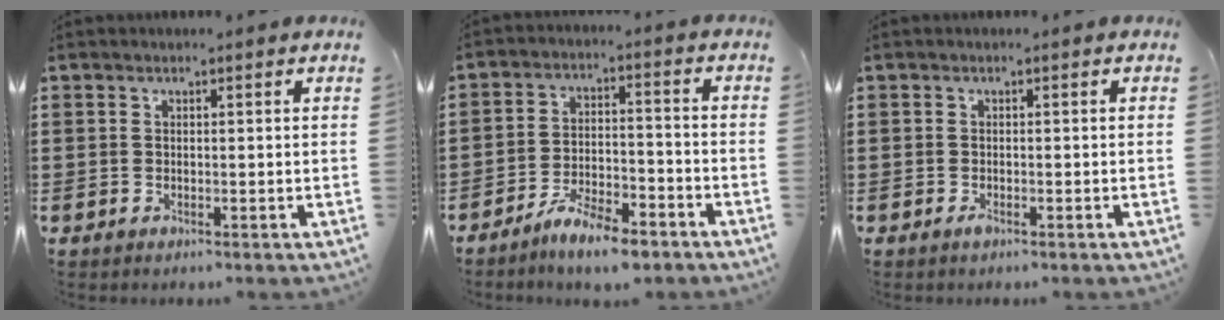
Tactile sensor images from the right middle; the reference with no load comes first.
{"total": 7.1, "force": [-6.1, 1.2, 3.3], "torque": [-0.064, 0.003, -0.114]}
{"total": 0.7, "force": [-0.4, 0.2, 0.6], "torque": [-0.013, -0.005, -0.007]}